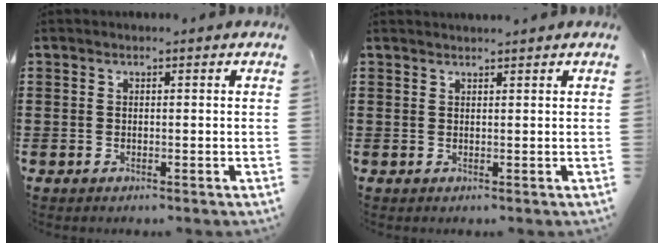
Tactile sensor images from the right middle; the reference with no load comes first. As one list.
[{"total": 1.0, "force": [1.0, -0.1, 0.0], "torque": [-0.003, -0.002, 0.020]}]